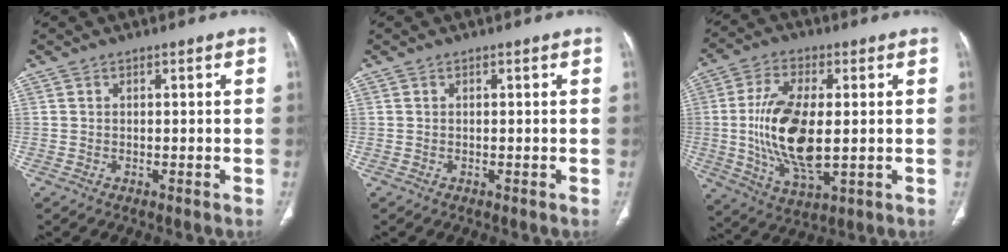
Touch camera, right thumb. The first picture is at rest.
{"total": 0.0}
{"total": 16.0, "force": [-0.1, 7.2, 14.3], "torque": [-0.281, -0.014, 0.004]}